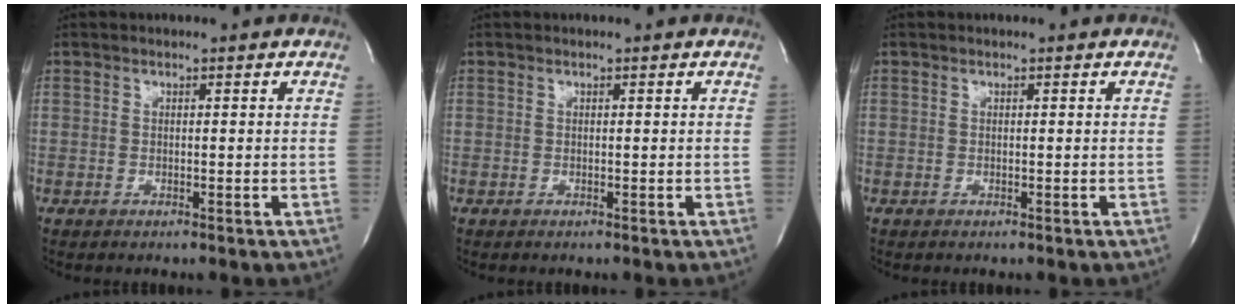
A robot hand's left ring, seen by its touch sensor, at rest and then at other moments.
{"total": 0.0}
{"total": 0.0}